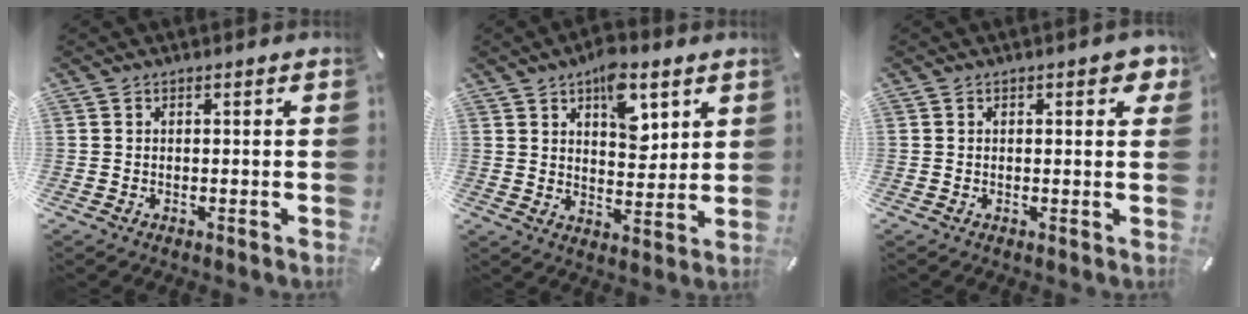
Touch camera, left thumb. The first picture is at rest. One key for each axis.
{"total": 10.4, "fx": 5.4, "fy": 6.0, "fz": 6.6, "tx": -0.078, "ty": -0.027, "tz": 0.090}
{"total": 2.9, "fx": 1.1, "fy": 1.4, "fz": 2.4, "tx": -0.027, "ty": -0.003, "tz": 0.012}